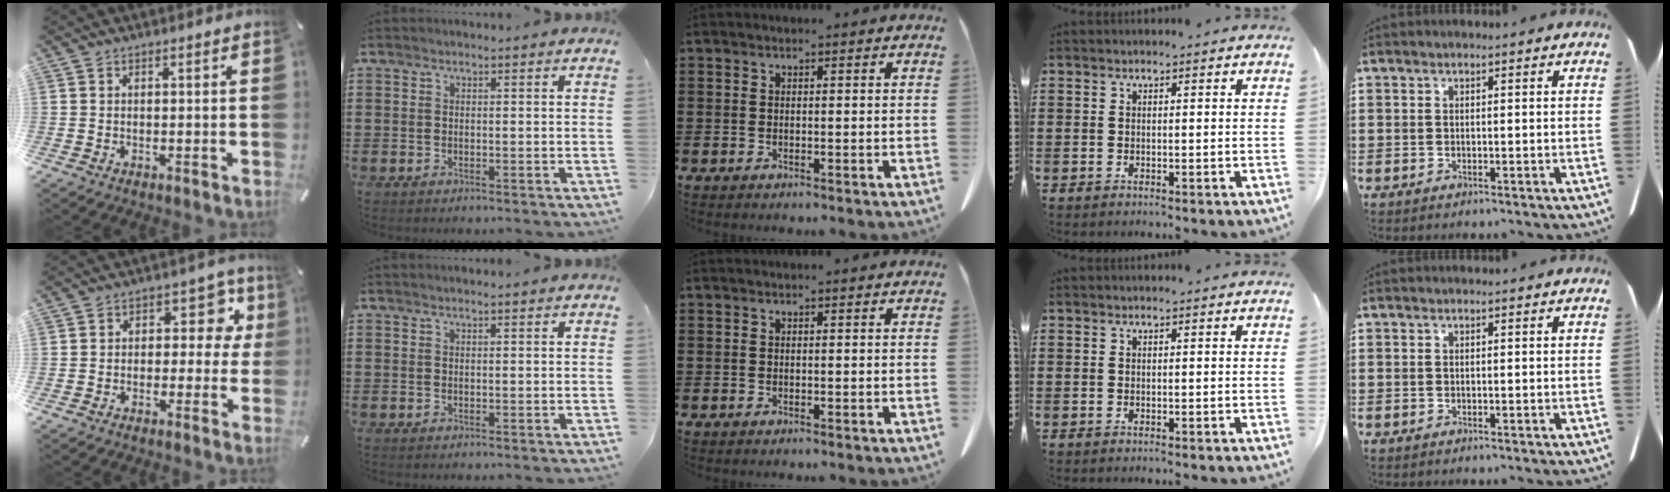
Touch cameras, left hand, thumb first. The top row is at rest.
{"thumb": {"total": 8.9, "force": [1.6, 6.4, 6.0], "torque": [-0.070, -0.005, 0.024]}, "index": {"total": 0.7, "force": [0.5, 0.0, 0.5], "torque": [-0.009, -0.002, 0.010]}}